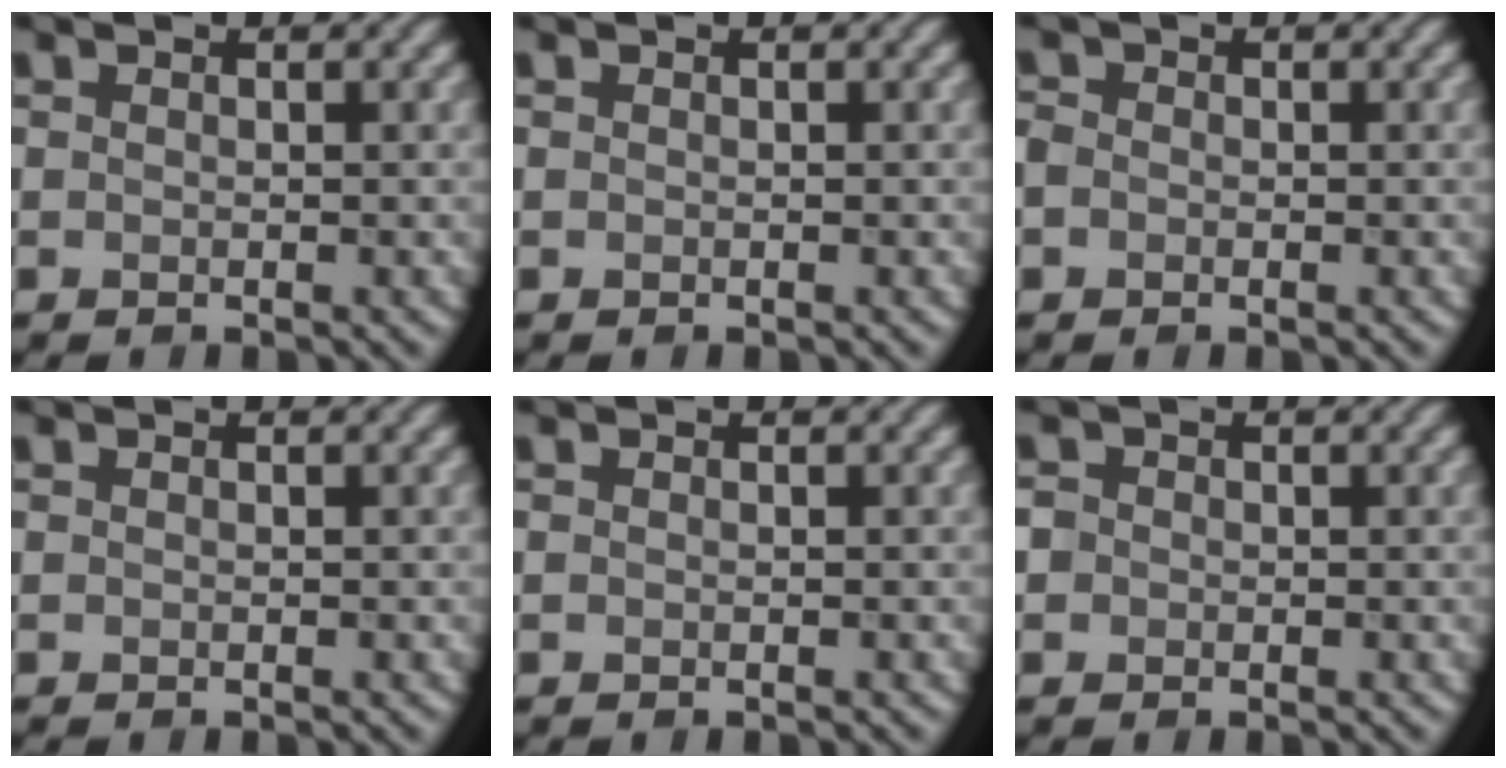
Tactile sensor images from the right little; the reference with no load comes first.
{"total": 0.0}
{"total": 1.3, "force": [-0.4, 1.2, 0.5], "torque": [-0.009, 0.000, -0.010]}
{"total": 0.0}
{"total": 0.0}
{"total": 1.1, "force": [0.1, 1.1, 0.3], "torque": [-0.002, 0.004, -0.008]}